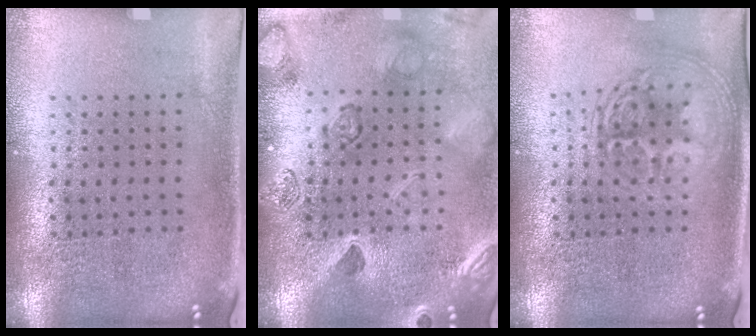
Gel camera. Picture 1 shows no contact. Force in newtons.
{"total": 2.1, "press": 2.1, "slide": 0.3}
{"total": 2.8, "press": 2.8, "slide": 0.4}